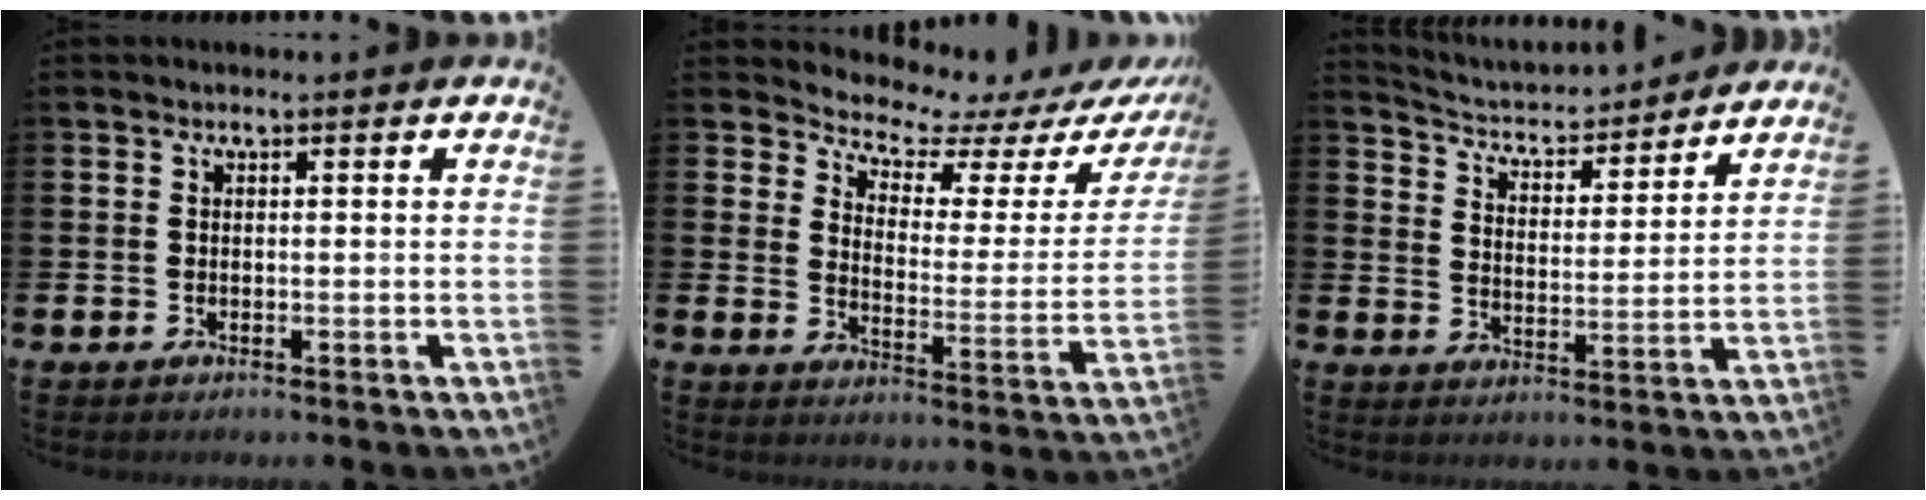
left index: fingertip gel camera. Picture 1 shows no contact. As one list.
[{"total": 5.1, "force": [4.8, 1.4, 1.1], "torque": [-0.045, -0.048, 0.076]}, {"total": 4.3, "force": [4.1, 0.9, 0.9], "torque": [-0.043, -0.042, 0.064]}]